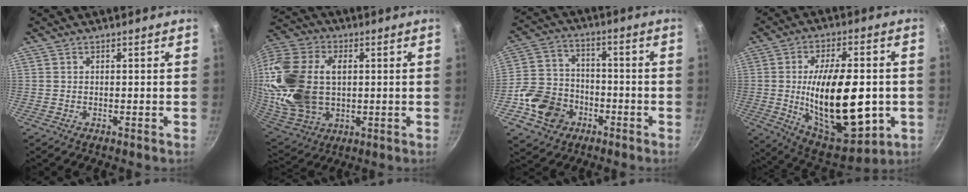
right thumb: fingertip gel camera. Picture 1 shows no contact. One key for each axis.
{"total": 25.7, "fx": 2.7, "fy": 17.6, "fz": 18.5, "tx": -0.402, "ty": 0.013, "tz": 0.058}
{"total": 12.8, "fx": -5.1, "fy": 10.3, "fz": 5.5, "tx": -0.082, "ty": 0.040, "tz": -0.095}
{"total": 24.2, "fx": -2.4, "fy": 11.5, "fz": 21.2, "tx": -0.324, "ty": -0.001, "tz": -0.019}